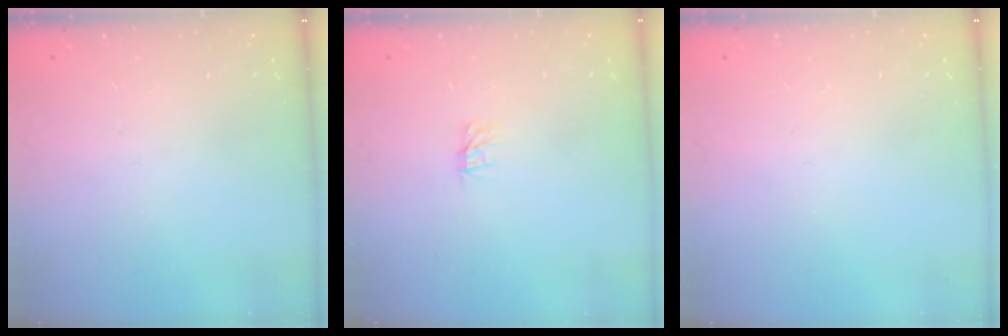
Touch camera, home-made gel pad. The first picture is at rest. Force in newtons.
{"total": 0.0}
{"total": 0.0}